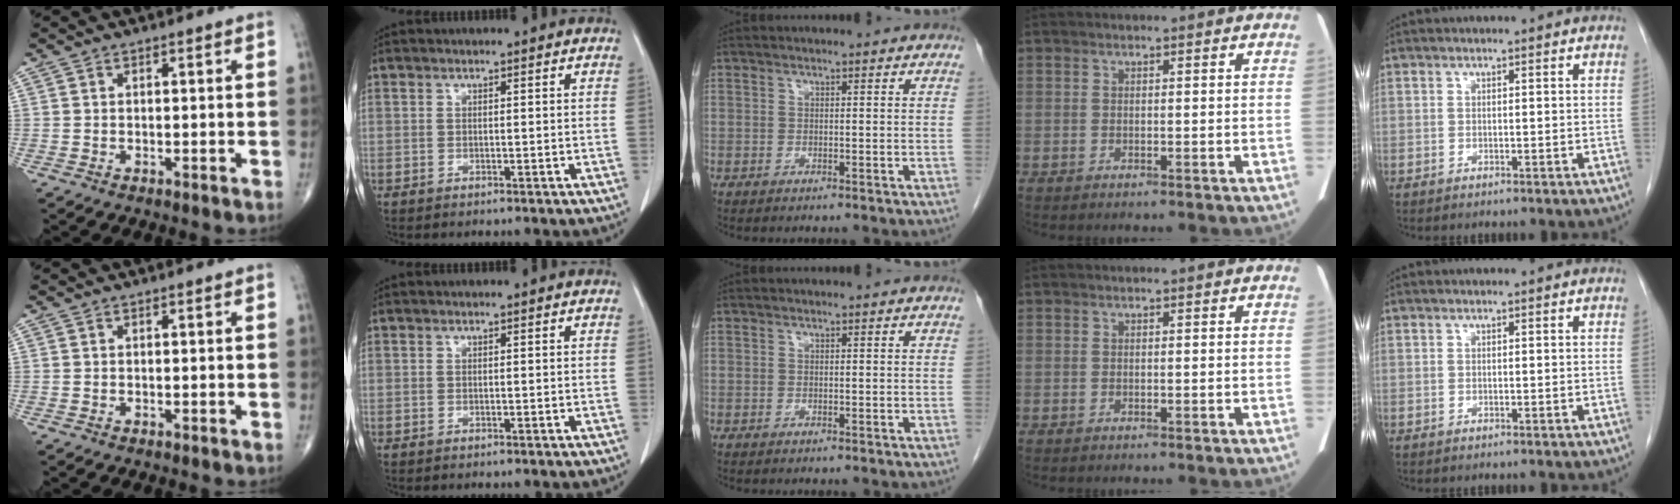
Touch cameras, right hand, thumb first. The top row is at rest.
{}